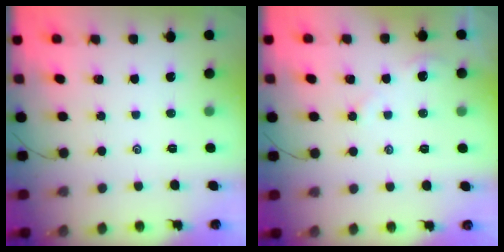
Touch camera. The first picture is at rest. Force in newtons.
{"total": 2.8, "press": 2.8, "slide": 0.4}